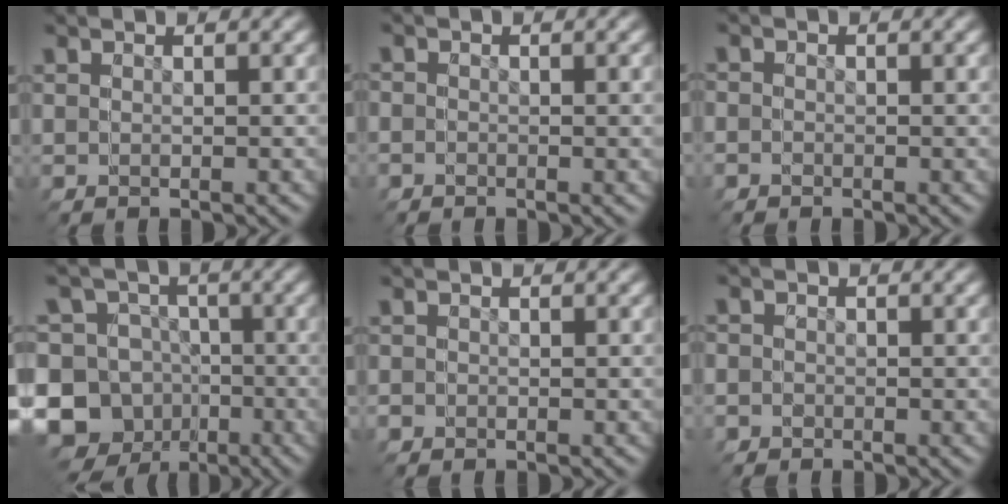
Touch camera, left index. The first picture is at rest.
{"total": 1.5, "force": [-0.7, 0.6, -1.1], "torque": [-0.009, -0.022, 0.000]}
{"total": 2.0, "force": [-0.8, 1.4, -1.1], "torque": [-0.009, -0.027, 0.000]}
{"total": 12.5, "force": [-3.3, 11.0, 5.1], "torque": [-0.123, -0.072, -0.046]}
{"total": 1.4, "force": [0.0, 1.4, -0.1], "torque": [-0.015, -0.014, 0.006]}
{"total": 2.8, "force": [-0.8, 2.3, -1.4], "torque": [-0.008, -0.029, 0.000]}